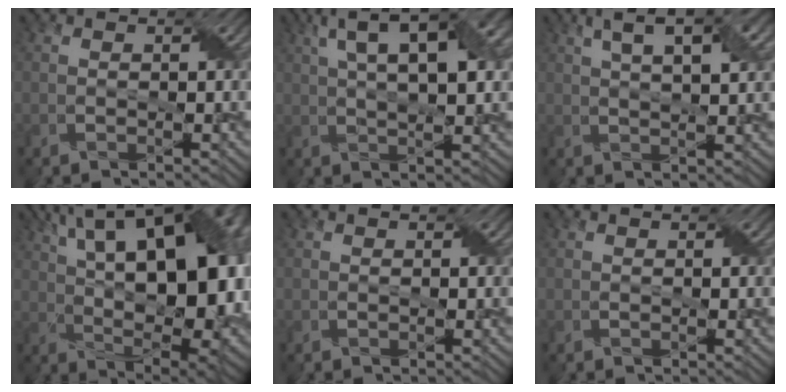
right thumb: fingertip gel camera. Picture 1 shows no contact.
{"total": 12.6, "force": [5.0, 4.4, 10.7], "torque": [-0.180, 0.023, 0.072]}
{"total": 8.3, "force": [3.7, 2.5, 7.0], "torque": [-0.119, 0.017, 0.055]}
{"total": 21.5, "force": [6.8, 10.0, 17.8], "torque": [-0.255, 0.048, 0.096]}
{"total": 0.0}
{"total": 0.0}